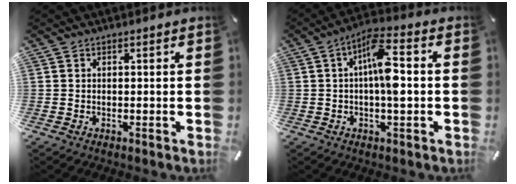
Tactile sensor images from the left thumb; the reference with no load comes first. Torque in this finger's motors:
{"motor_torque": [0.16, 0.43, 0.39, -0.16, 0.15]}